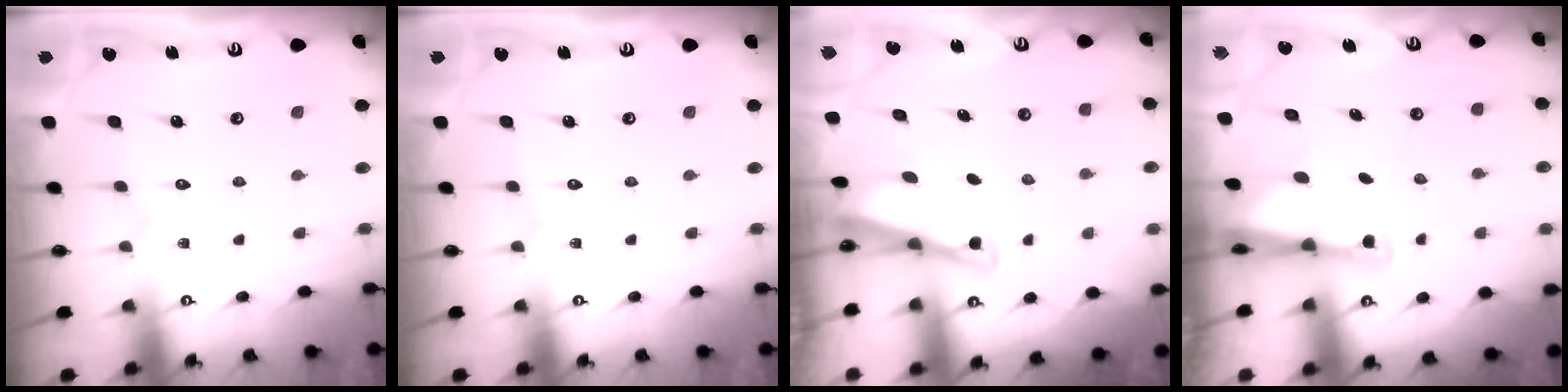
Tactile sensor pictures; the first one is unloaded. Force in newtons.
{"total": 0.0}
{"total": 2.7, "press": 2.6, "slide": 0.3}
{"total": 2.6, "press": 2.5, "slide": 0.5}